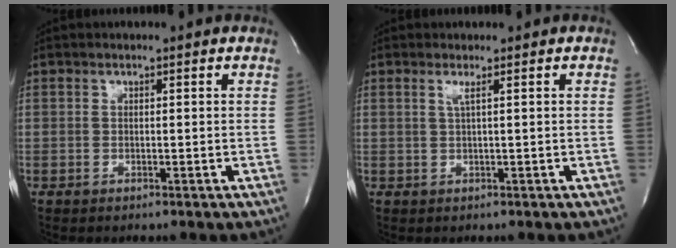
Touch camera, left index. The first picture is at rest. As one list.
[{"total": 1.2, "force": [0.4, -0.3, 1.0], "torque": [-0.027, -0.002, 0.011]}]